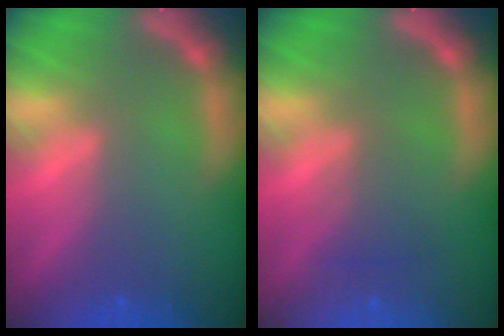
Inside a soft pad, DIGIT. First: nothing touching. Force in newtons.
{"total": 2.0}